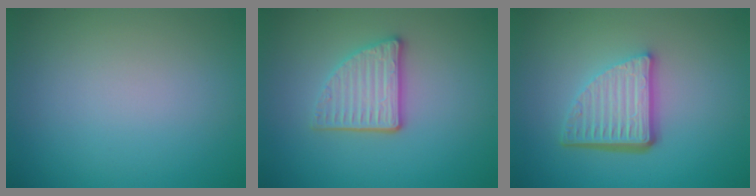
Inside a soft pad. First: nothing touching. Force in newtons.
{"total": 3.6, "press": 3.1, "slide": 1.8}
{"total": 5.7, "press": 3.8, "slide": 4.2}